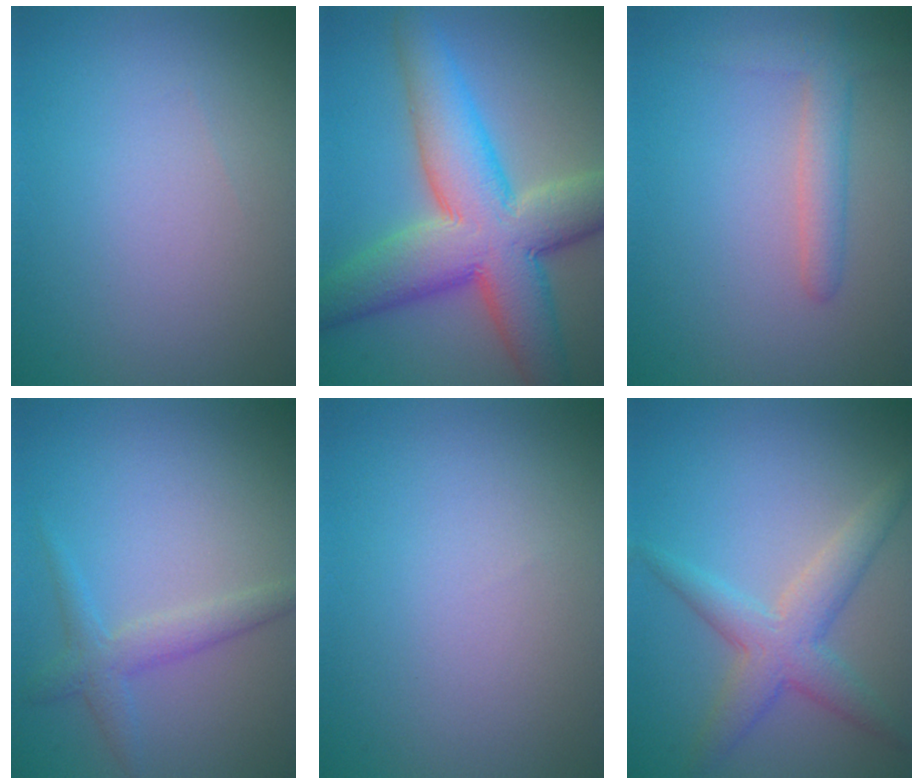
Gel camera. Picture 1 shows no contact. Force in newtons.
{"total": 11.0, "press": 11.0, "slide": 0.4}
{"total": 2.4, "press": 2.4, "slide": 0.3}
{"total": 2.4, "press": 2.4, "slide": 0.1}
{"total": 0.0}
{"total": 4.3, "press": 4.3, "slide": 0.3}